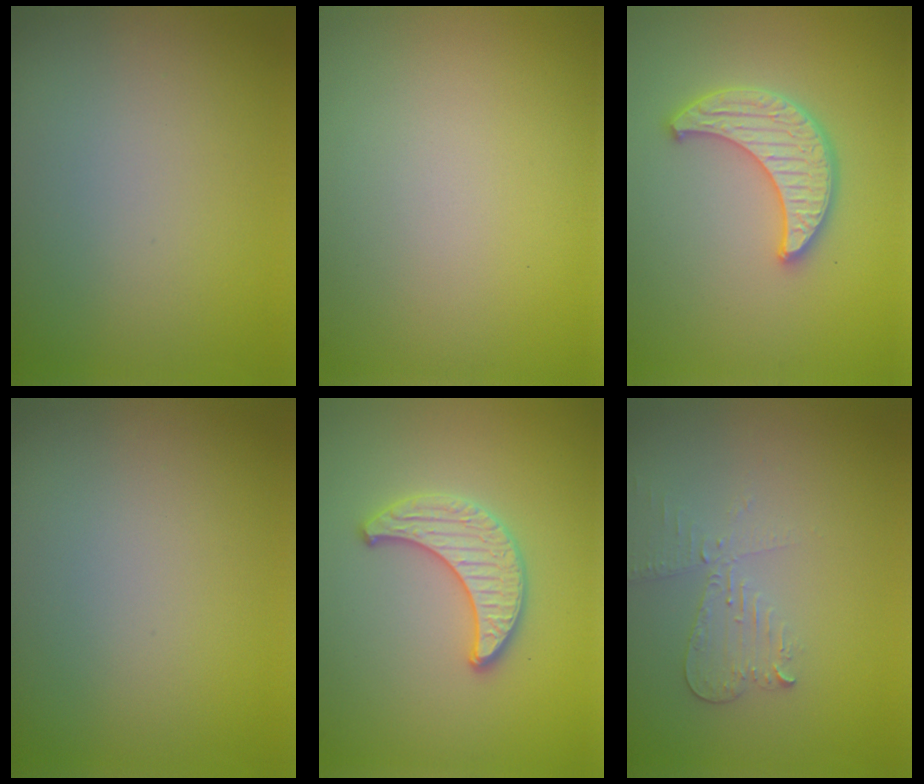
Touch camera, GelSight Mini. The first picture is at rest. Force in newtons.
{"total": 0.0}
{"total": 4.1, "press": 3.7, "slide": 1.8}
{"total": 0.0}
{"total": 3.1, "press": 3.1, "slide": 0.2}
{"total": 2.6, "press": 2.5, "slide": 0.6}